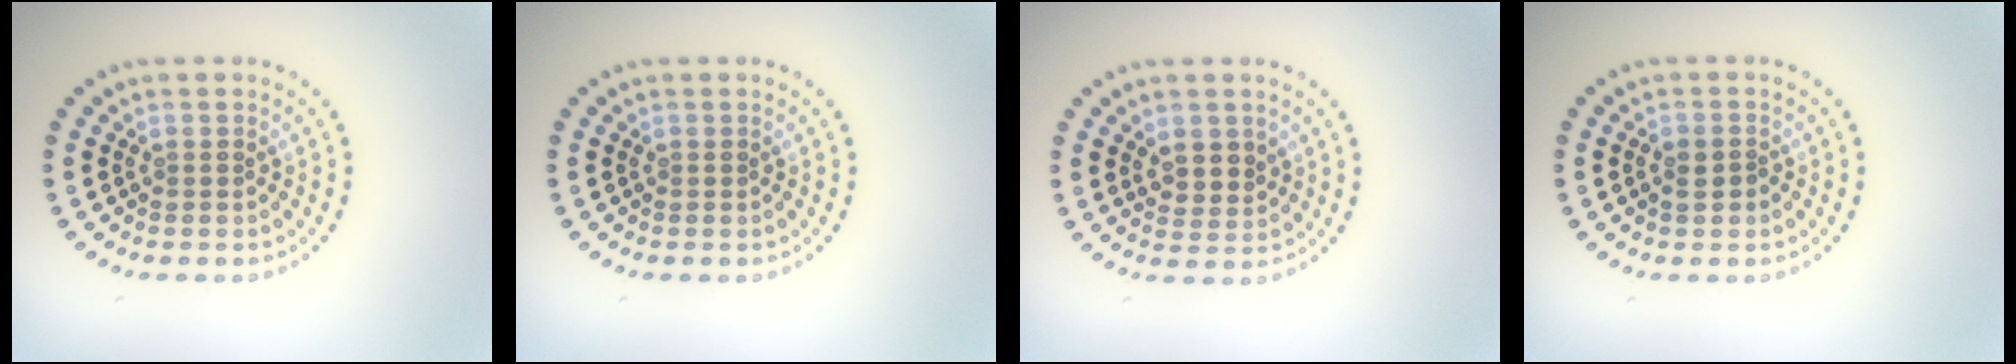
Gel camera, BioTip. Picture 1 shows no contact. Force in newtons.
{"total": 0.0}
{"total": 2.1, "press": 1.9, "slide": 0.8}
{"total": 1.5, "press": 1.4, "slide": 0.3}